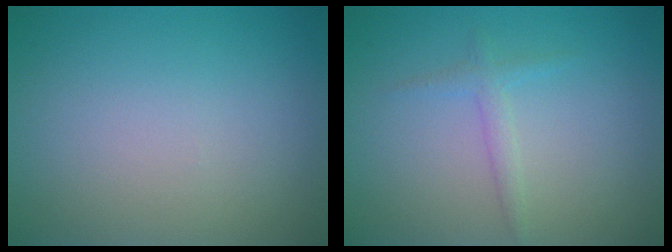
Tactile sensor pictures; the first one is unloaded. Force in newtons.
{"total": 1.4, "press": 1.4, "slide": 0.1}